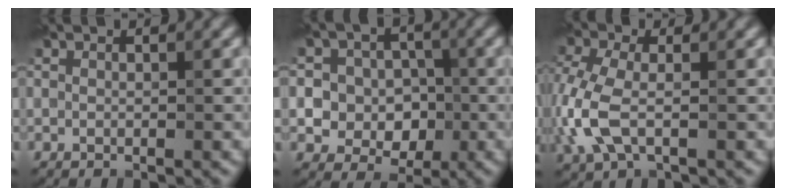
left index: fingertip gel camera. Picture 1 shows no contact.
{"total": 7.1, "force": [-0.6, 6.6, 2.6], "torque": [-0.036, 0.032, -0.037]}
{"total": 5.5, "force": [-1.1, 3.0, 4.5], "torque": [-0.125, 0.004, -0.029]}